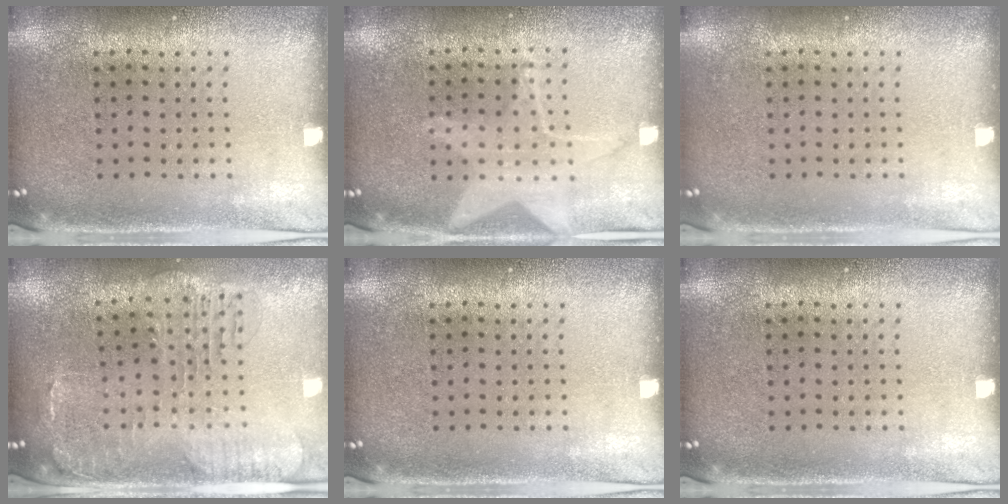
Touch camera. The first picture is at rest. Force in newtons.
{"total": 1.5, "press": 1.4, "slide": 0.5}
{"total": 0.0}
{"total": 1.4, "press": 1.3, "slide": 0.3}
{"total": 0.0}
{"total": 0.0}